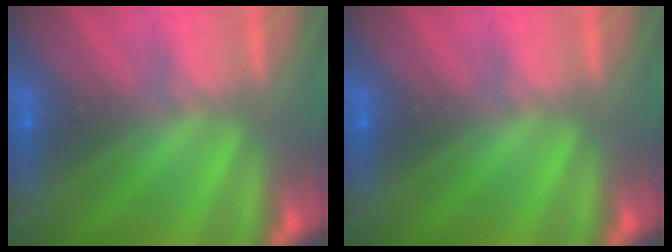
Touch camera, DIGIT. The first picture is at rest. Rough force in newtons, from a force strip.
{"total": 0.0}